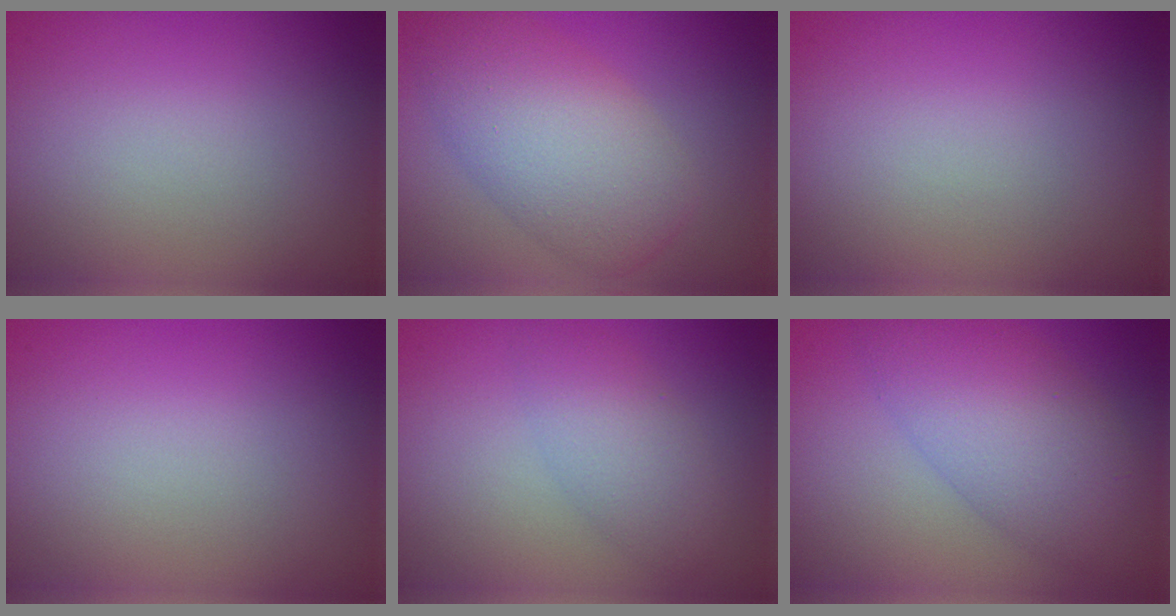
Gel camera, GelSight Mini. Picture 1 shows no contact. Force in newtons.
{"total": 6.9, "press": 6.9, "slide": 0.3}
{"total": 0.0}
{"total": 0.0}
{"total": 3.2, "press": 3.2, "slide": 0.1}
{"total": 6.4, "press": 6.4, "slide": 0.1}